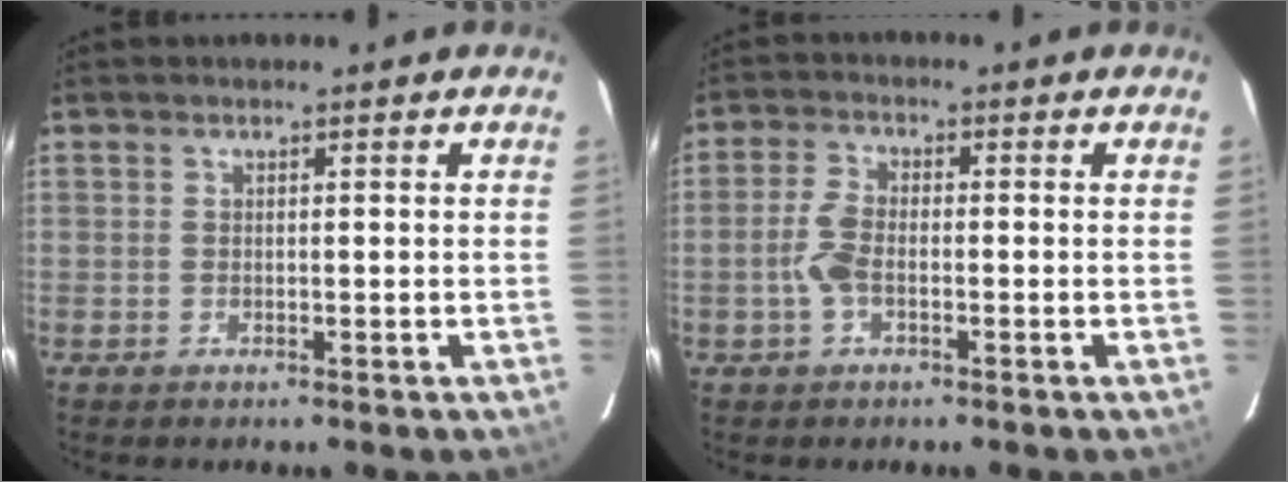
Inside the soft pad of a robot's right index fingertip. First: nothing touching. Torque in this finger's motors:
{"motor_torque": [0.78, -0.16, 0.42, 0.09]}